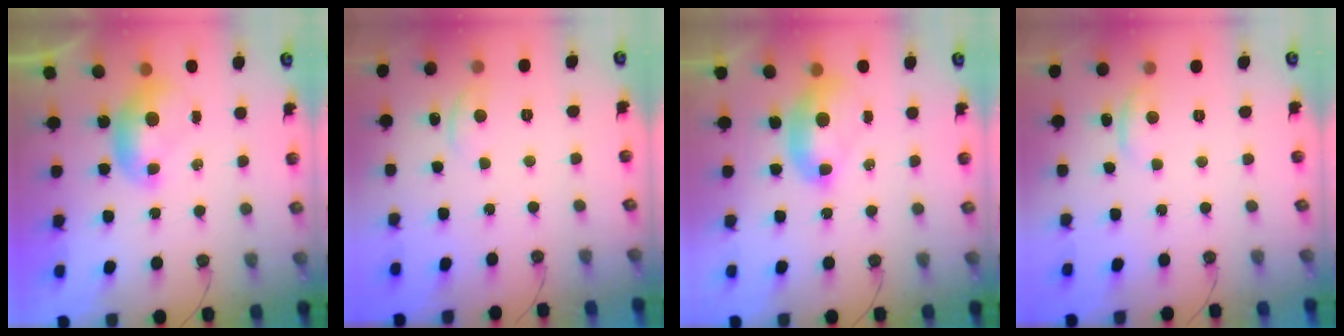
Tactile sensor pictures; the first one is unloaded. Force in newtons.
{"total": 0.6, "press": 0.0, "slide": 0.6}
{"total": 2.6, "press": 2.6, "slide": 0.6}
{"total": 0.6, "press": 0.1, "slide": 0.6}